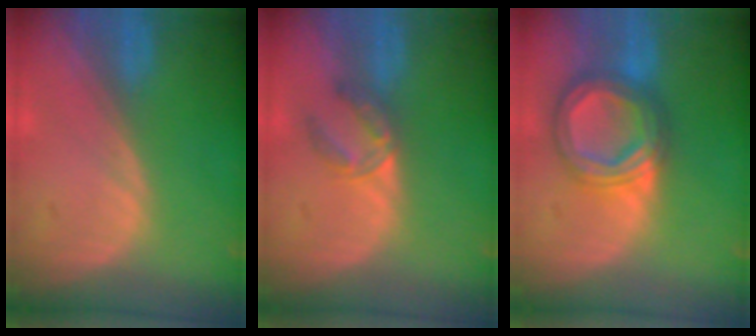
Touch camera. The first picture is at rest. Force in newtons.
{"total": 3.8, "press": 3.6, "slide": 1.0}
{"total": 8.1, "press": 8.0, "slide": 0.6}